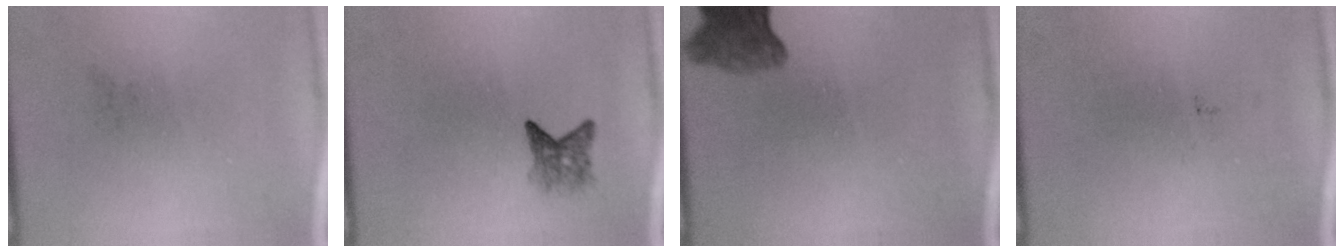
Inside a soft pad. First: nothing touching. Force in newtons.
{"total": 2.2}
{"total": 5.9}
{"total": 0.0}